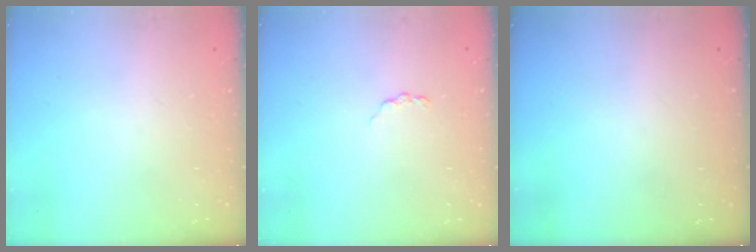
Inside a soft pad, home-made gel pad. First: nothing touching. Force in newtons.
{"total": 2.9, "press": 2.8, "slide": 0.4}
{"total": 0.0}